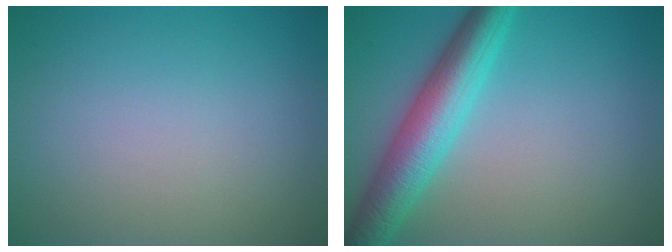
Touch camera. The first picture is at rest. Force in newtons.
{"total": 6.1, "press": 6.1, "slide": 0.0}